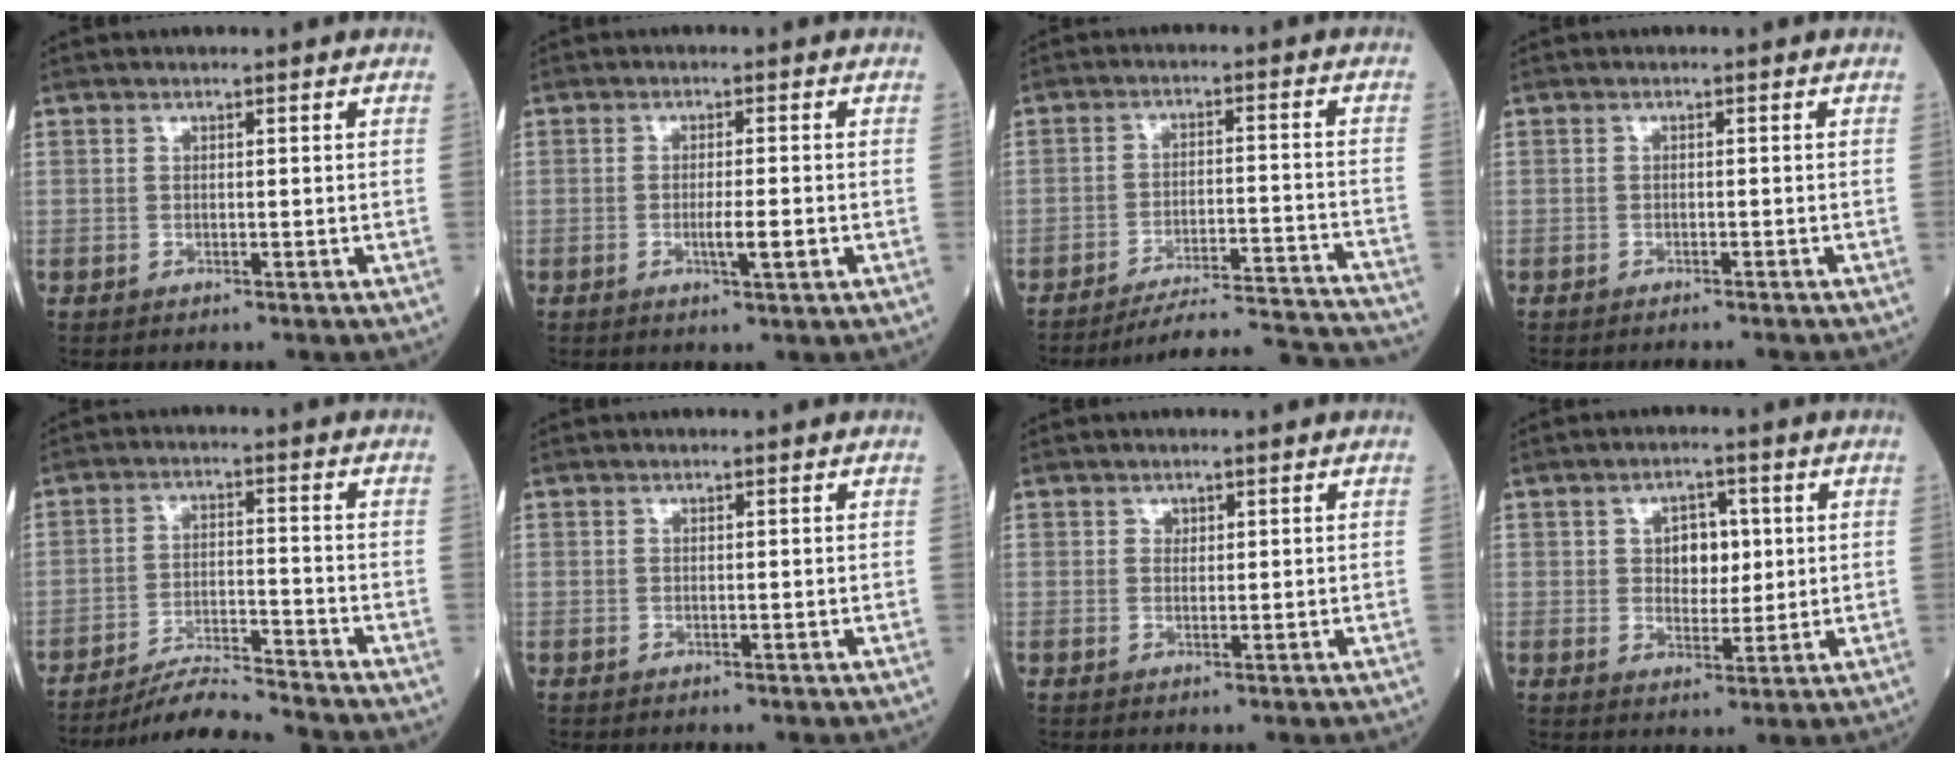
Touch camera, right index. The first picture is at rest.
{"total": 3.2, "force": [-0.9, 0.1, 3.1], "torque": [-0.054, -0.004, -0.014]}
{"total": 17.3, "force": [-17.0, -1.0, 3.2], "torque": [-0.025, 0.000, -0.232]}
{"total": 2.2, "force": [-2.2, -0.2, 0.4], "torque": [-0.003, -0.003, -0.028]}
{"total": 8.2, "force": [-7.9, -1.3, 1.6], "torque": [-0.024, -0.011, -0.145]}
{"total": 0.0}
{"total": 0.7, "force": [0.4, 0.6, 0.2], "torque": [0.004, -0.002, 0.005]}
{"total": 5.0, "force": [1.0, 3.2, 3.7], "torque": [-0.051, 0.008, 0.020]}